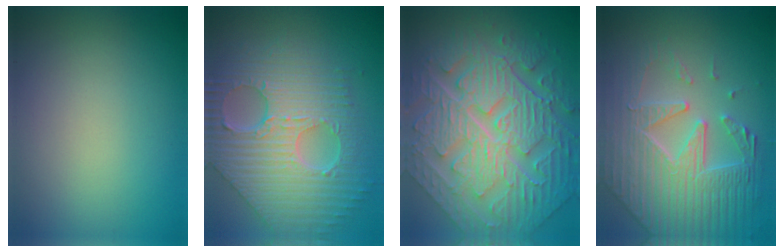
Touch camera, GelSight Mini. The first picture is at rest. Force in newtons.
{"total": 10.1, "press": 7.1, "slide": 7.2}
{"total": 11.4, "press": 7.7, "slide": 8.4}
{"total": 6.8, "press": 5.5, "slide": 4.0}